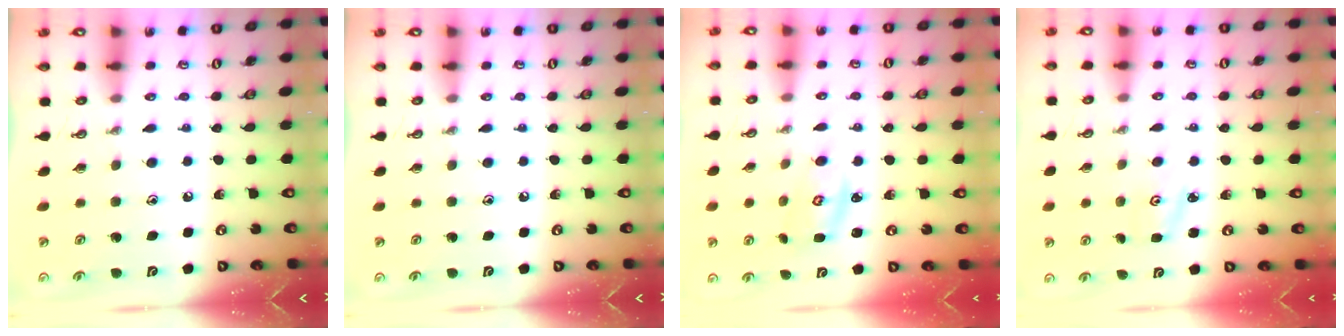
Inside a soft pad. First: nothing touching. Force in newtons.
{"total": 0.0}
{"total": 2.9, "press": 2.9, "slide": 0.4}
{"total": 2.6, "press": 2.6, "slide": 0.4}